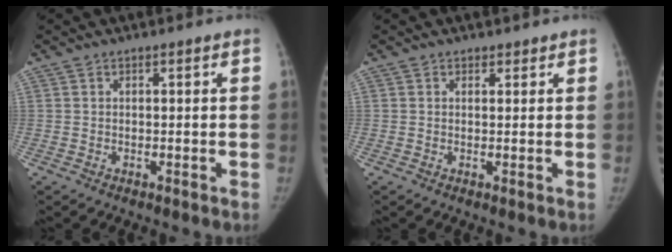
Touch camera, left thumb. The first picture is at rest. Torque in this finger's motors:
{"motor_torque": [-0.22, -0.20, -0.39, 0.23, -0.03]}